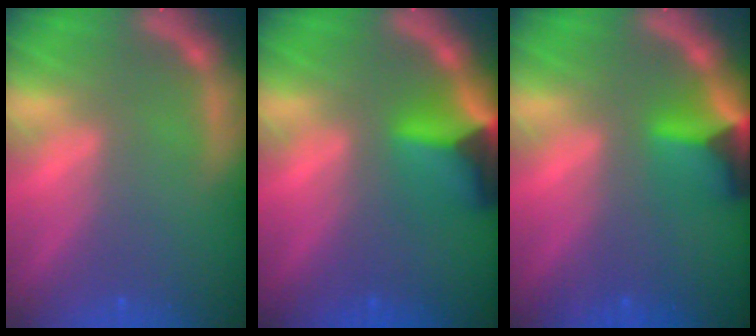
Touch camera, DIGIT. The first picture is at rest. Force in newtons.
{"total": 6.4}
{"total": 4.9}